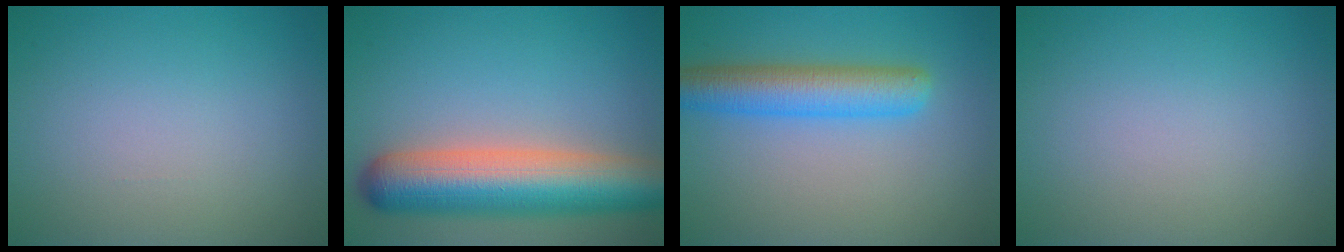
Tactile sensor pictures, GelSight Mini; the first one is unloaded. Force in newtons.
{"total": 10.1, "press": 10.1, "slide": 0.6}
{"total": 5.5, "press": 5.5, "slide": 0.1}
{"total": 0.0}